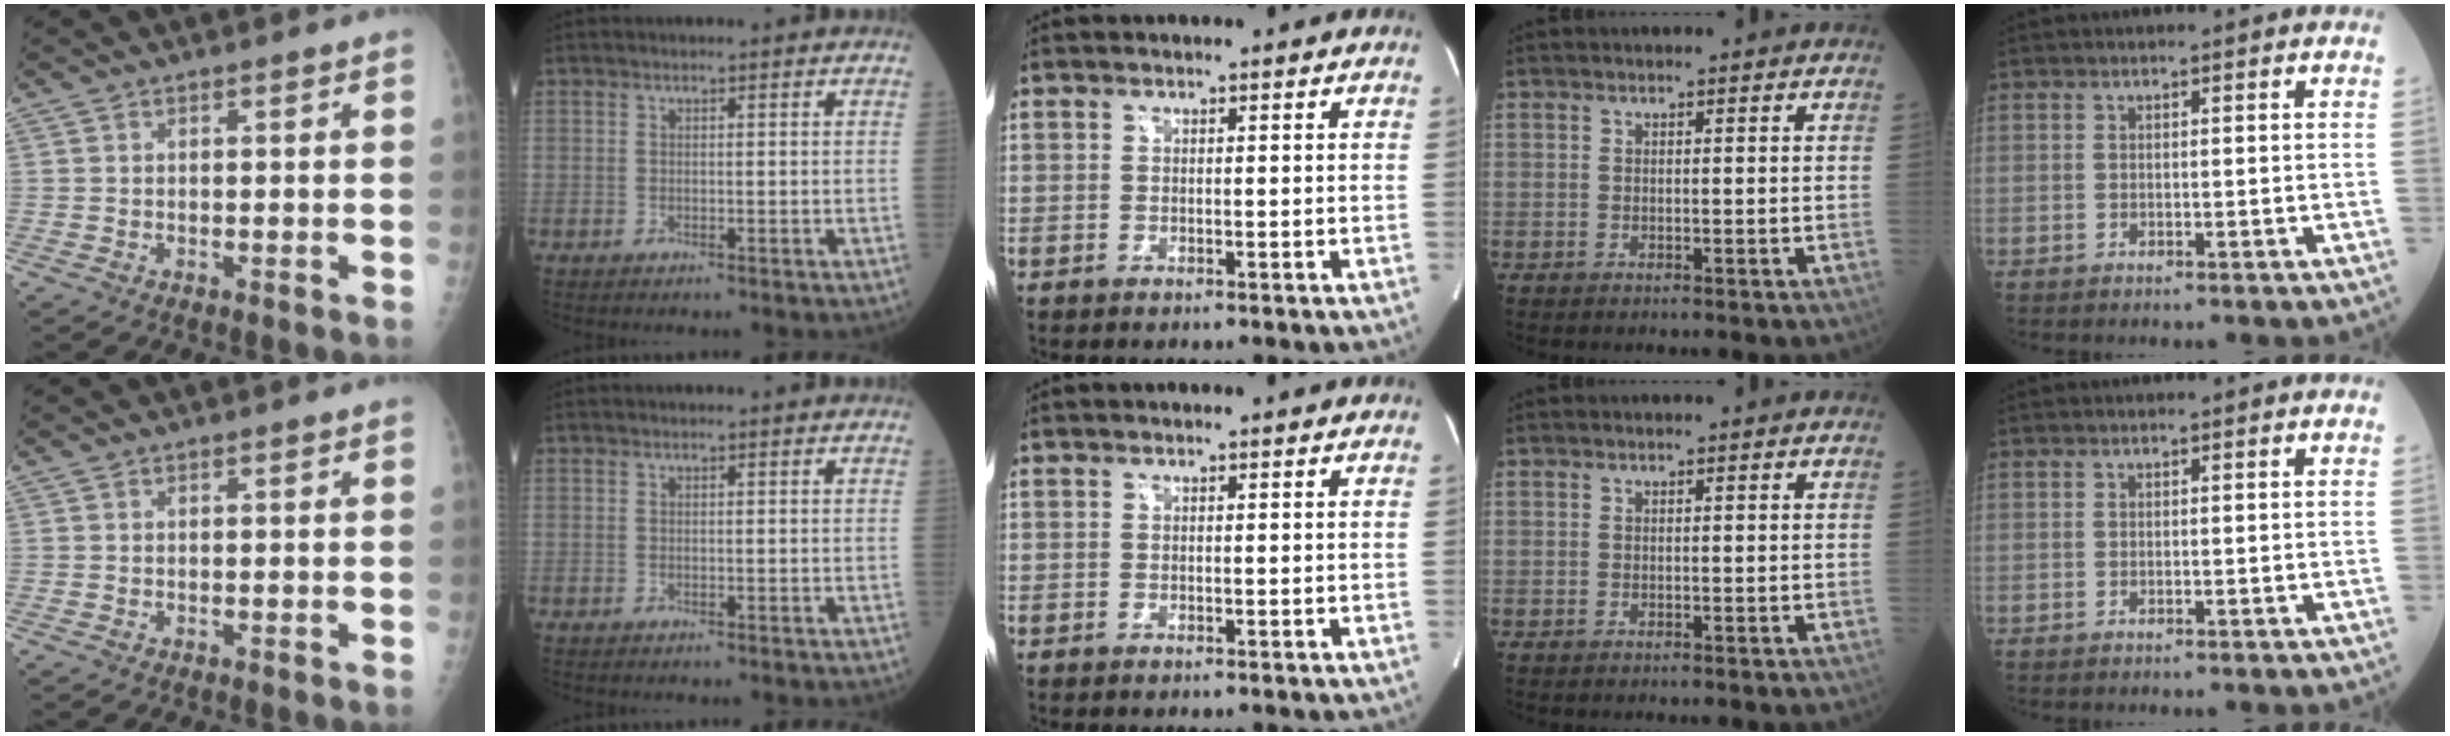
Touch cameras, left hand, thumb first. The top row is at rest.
{}